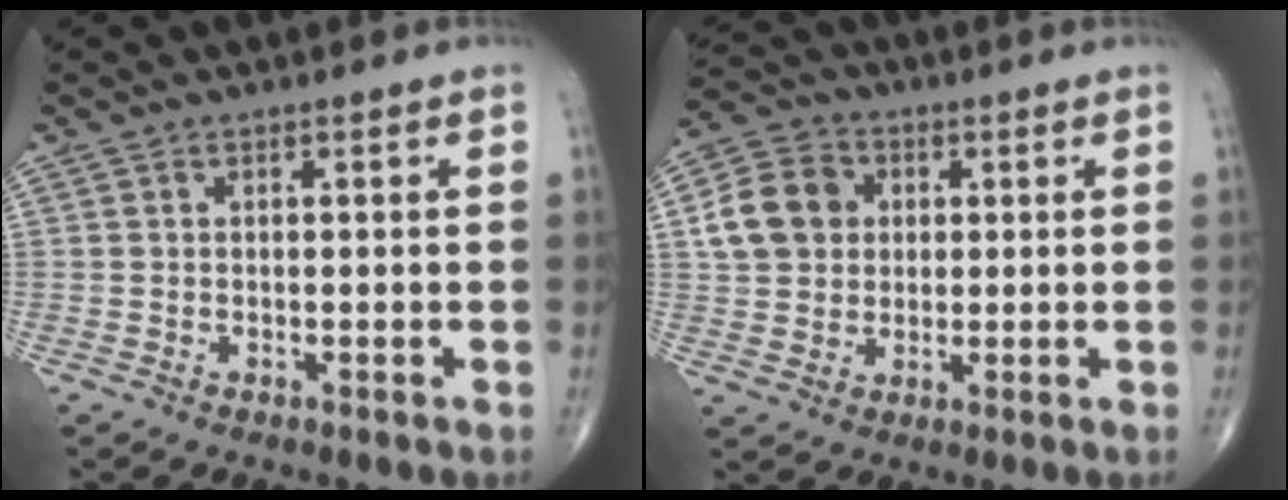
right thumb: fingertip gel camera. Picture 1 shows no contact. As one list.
[{"total": 10.3, "force": [1.8, 8.7, 5.2], "torque": [-0.078, 0.008, 0.023]}]